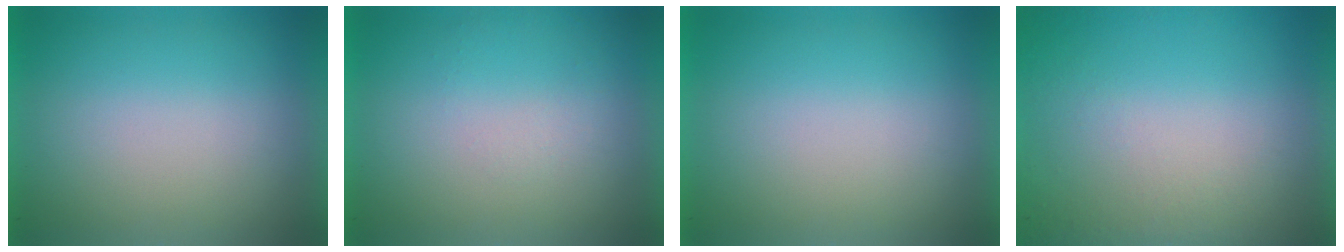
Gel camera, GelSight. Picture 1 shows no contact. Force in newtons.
{"total": 1.1}
{"total": 0.0}
{"total": 5.1}